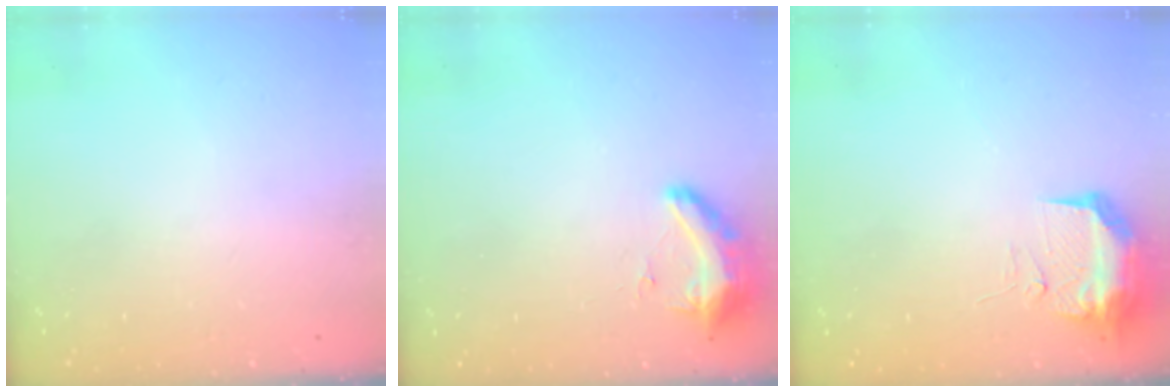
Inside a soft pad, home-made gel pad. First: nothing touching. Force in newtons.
{"total": 14.6, "press": 10.5, "slide": 10.2}
{"total": 9.5, "press": 9.4, "slide": 1.4}